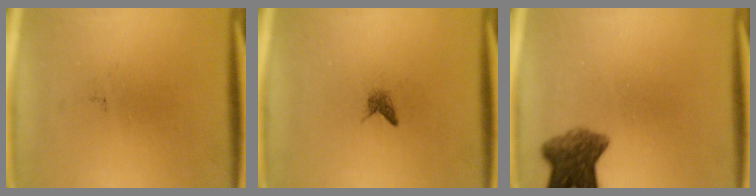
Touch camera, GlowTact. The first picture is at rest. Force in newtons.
{"total": 1.0}
{"total": 6.7}